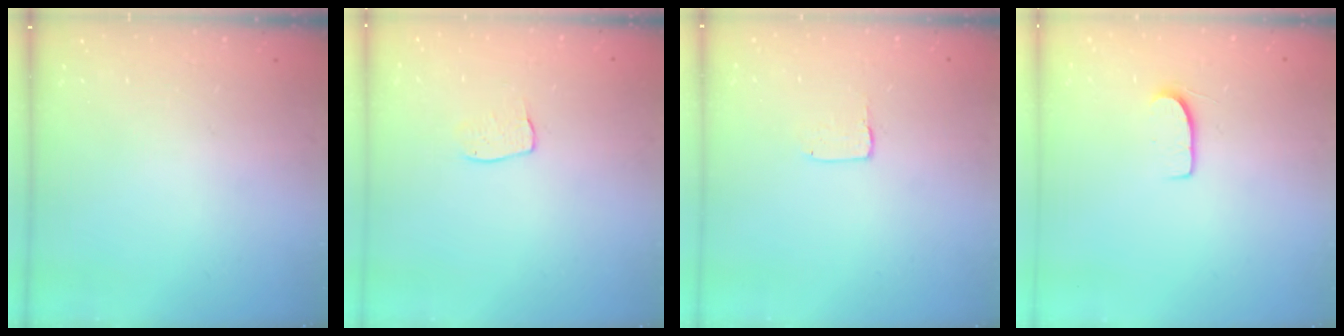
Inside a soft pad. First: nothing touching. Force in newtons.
{"total": 5.0, "press": 5.0, "slide": 0.3}
{"total": 1.7, "press": 1.6, "slide": 0.1}
{"total": 7.1, "press": 7.1, "slide": 0.6}